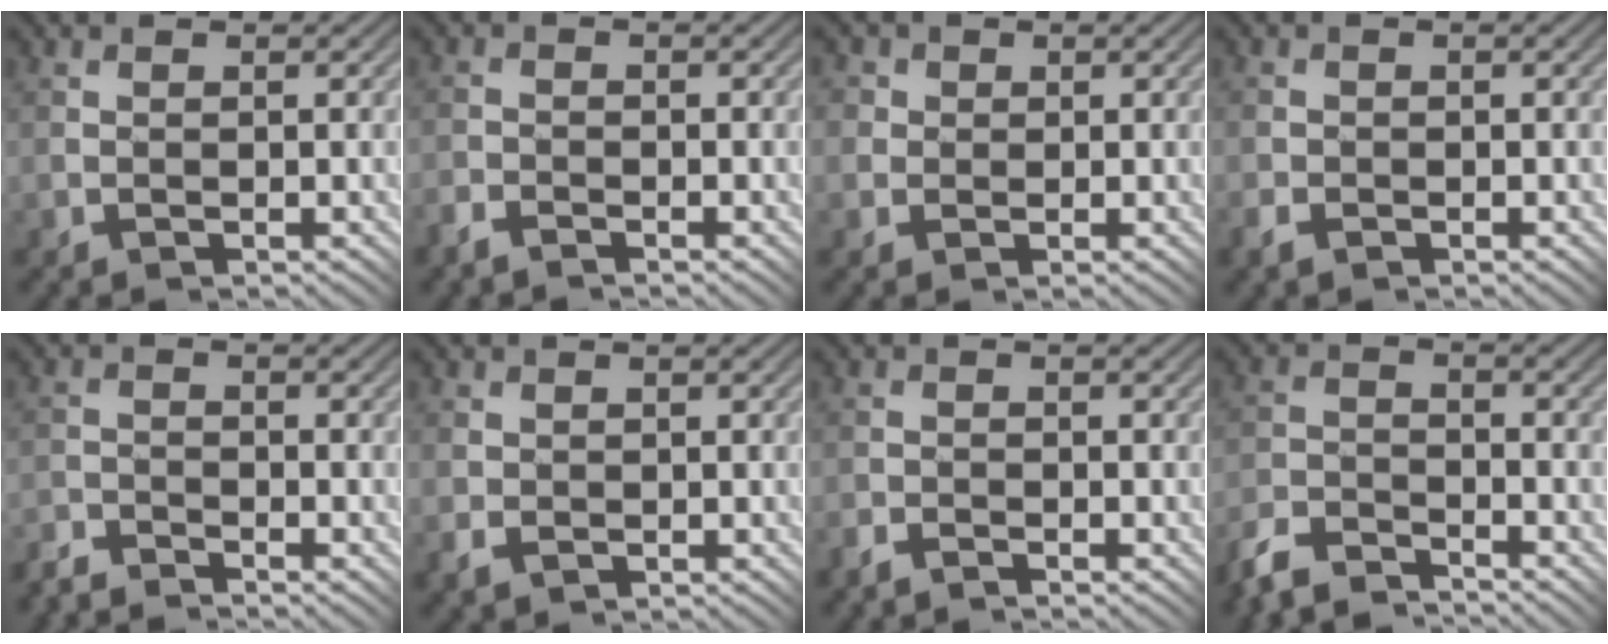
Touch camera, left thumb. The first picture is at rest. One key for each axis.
{"total": 2.3, "fx": -2.0, "fy": 0.9, "fz": 0.7, "tx": -0.020, "ty": 0.001, "tz": -0.049}
{"total": 4.5, "fx": 1.6, "fy": 4.0, "fz": 1.1, "tx": -0.032, "ty": 0.018, "tz": 0.012}
{"total": 2.0, "fx": -1.1, "fy": 1.6, "fz": 0.7, "tx": -0.020, "ty": -0.005, "tz": -0.029}
{"total": 3.4, "fx": -3.3, "fy": 0.4, "fz": 0.4, "tx": -0.007, "ty": 0.000, "tz": -0.073}
{"total": 1.8, "fx": -0.2, "fy": 1.6, "fz": 0.7, "tx": -0.020, "ty": -0.003, "tz": -0.005}
{"total": 2.0, "fx": -1.8, "fy": 0.6, "fz": 0.5, "tx": -0.015, "ty": 0.001, "tz": -0.044}
{"total": 5.9, "fx": -5.5, "fy": 1.4, "fz": 1.8, "tx": -0.041, "ty": -0.003, "tz": -0.123}